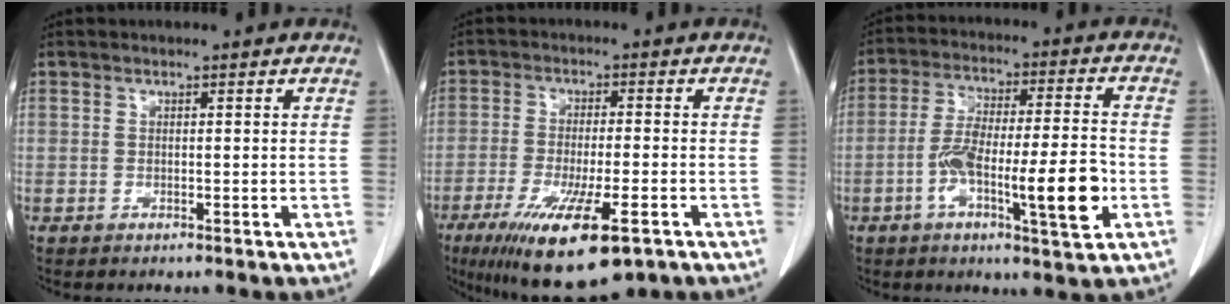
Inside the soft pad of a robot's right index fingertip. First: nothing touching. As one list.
[{"total": 14.5, "force": [-8.2, 3.0, 11.6], "torque": [-0.196, -0.035, -0.129]}, {"total": 13.9, "force": [-4.1, 2.0, 13.1], "torque": [-0.225, 0.005, -0.068]}]